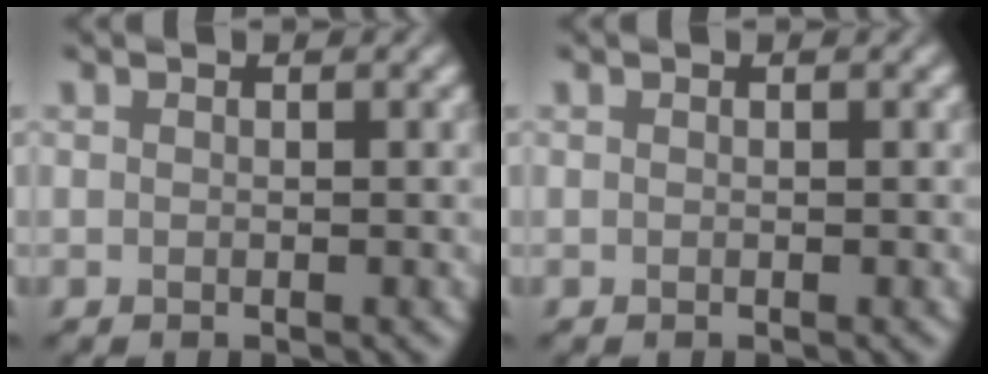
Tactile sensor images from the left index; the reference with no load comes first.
{"total": 0.0}